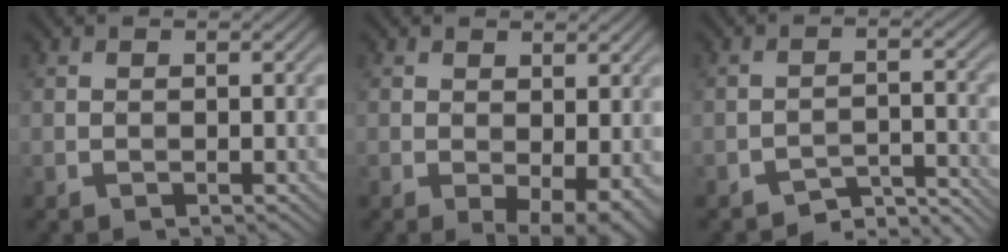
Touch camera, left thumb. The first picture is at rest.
{"total": 4.2, "force": [-0.4, 1.9, 3.7], "torque": [-0.054, -0.009, 0.003]}
{"total": 4.5, "force": [-4.3, 0.7, 1.4], "torque": [-0.021, 0.006, -0.065]}